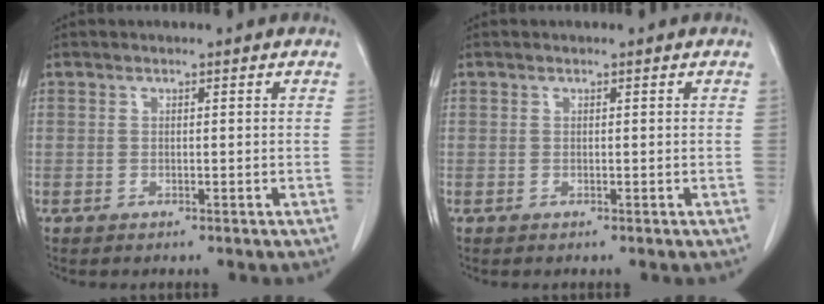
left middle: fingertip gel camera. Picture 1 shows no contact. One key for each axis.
{"total": 0.0}